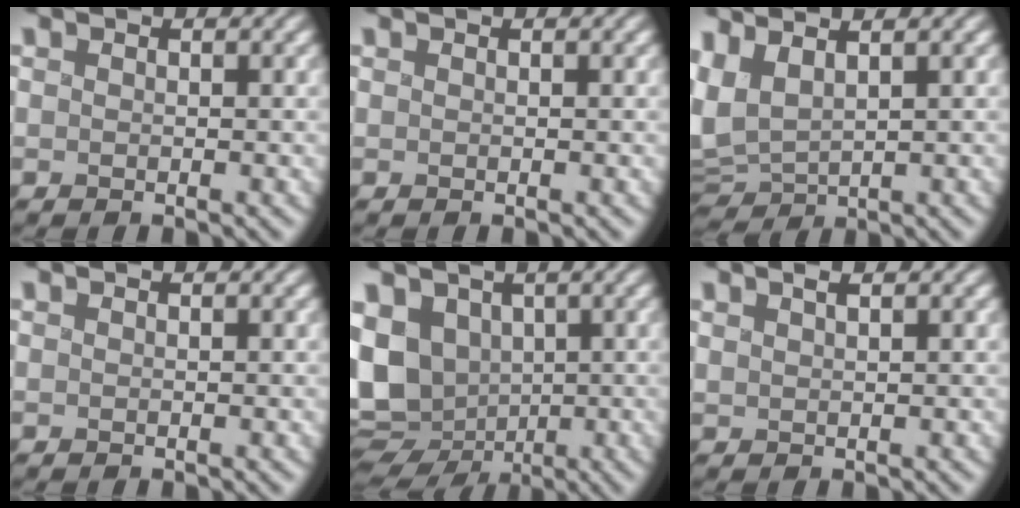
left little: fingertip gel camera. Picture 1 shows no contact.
{"total": 0.0}
{"total": 4.7, "force": [1.3, 2.5, 3.7], "torque": [-0.096, 0.005, 0.021]}
{"total": 0.0}
{"total": 11.0, "force": [-1.6, 8.8, 6.4], "torque": [-0.129, -0.015, -0.023]}
{"total": 0.9, "force": [0.5, 0.2, 0.7], "torque": [-0.018, 0.001, 0.013]}